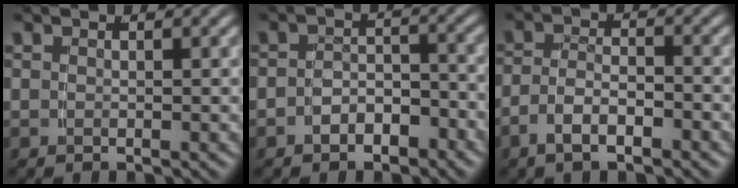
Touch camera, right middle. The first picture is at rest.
{"total": 3.4, "force": [-2.5, 2.0, 1.0], "torque": [-0.011, -0.003, -0.046]}
{"total": 3.1, "force": [-2.0, 1.3, 2.0], "torque": [-0.037, -0.006, -0.035]}